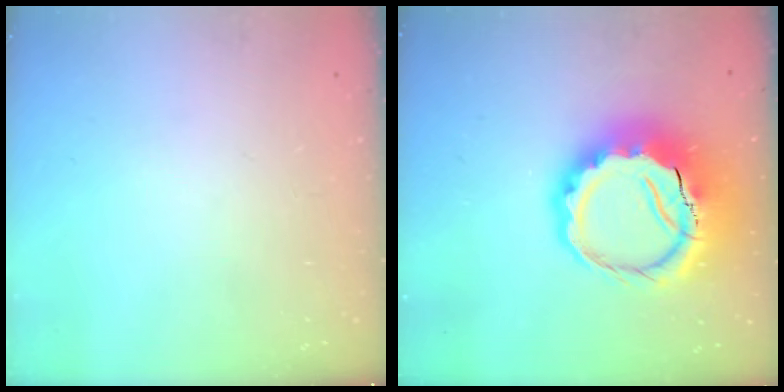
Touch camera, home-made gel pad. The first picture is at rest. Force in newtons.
{"total": 14.2, "press": 13.9, "slide": 3.1}